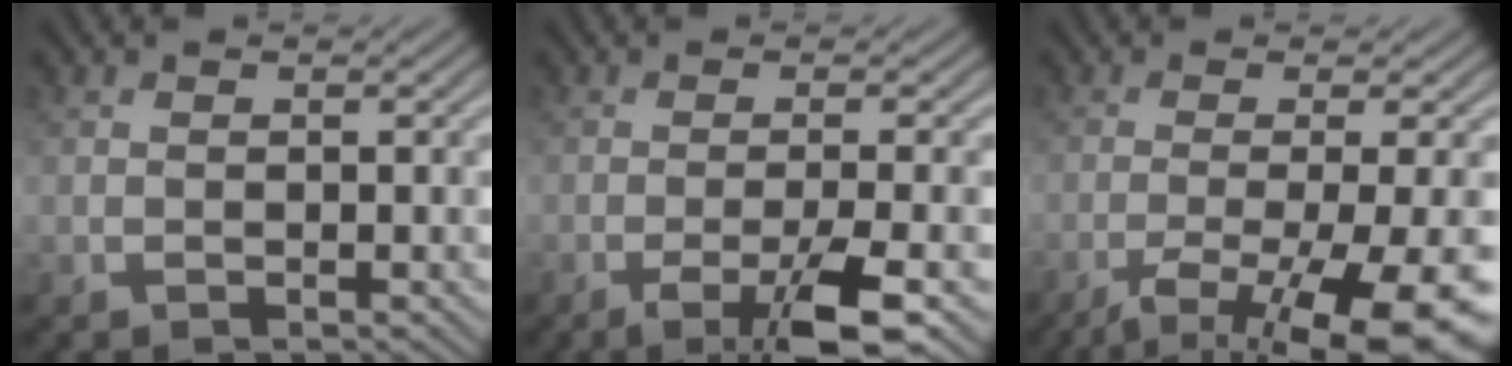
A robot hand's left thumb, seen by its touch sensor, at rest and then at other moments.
{"total": 6.2, "force": [-3.0, 0.9, 5.4], "torque": [-0.084, 0.008, -0.055]}
{"total": 11.8, "force": [-6.2, 2.7, 9.6], "torque": [-0.149, -0.014, -0.090]}